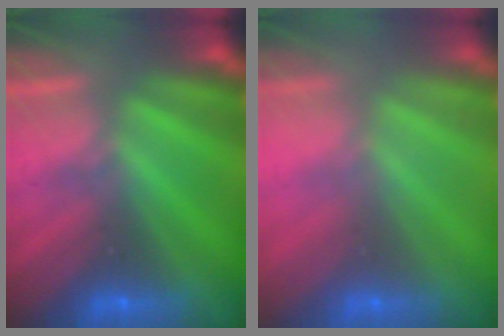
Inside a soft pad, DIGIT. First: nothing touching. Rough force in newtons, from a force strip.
{"total": 2.7}